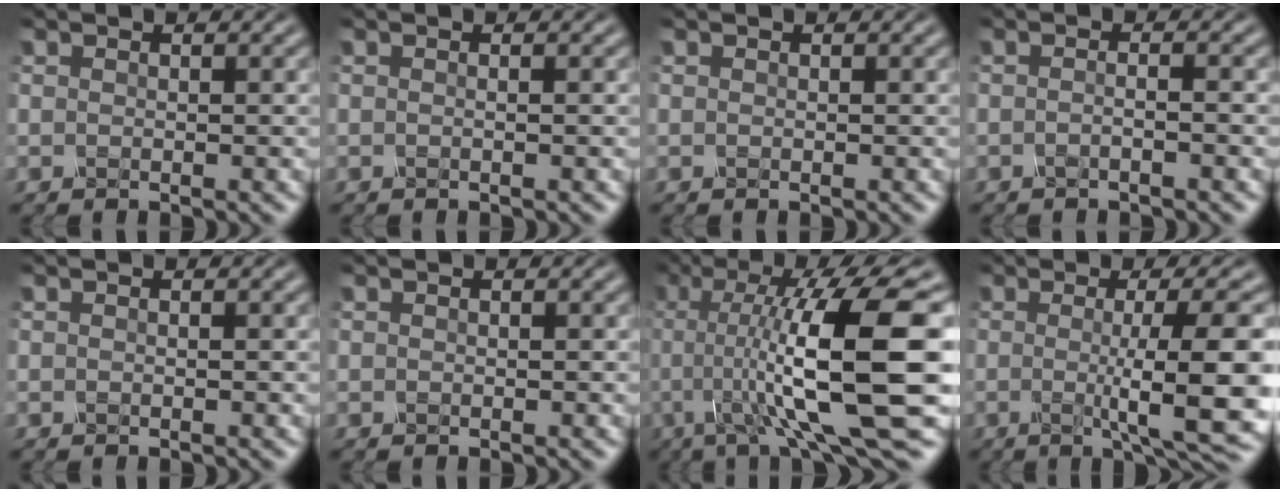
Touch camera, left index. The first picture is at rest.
{"total": 0.9, "force": [-0.1, 0.4, 0.7], "torque": [-0.006, -0.003, -0.014]}
{"total": 0.0}
{"total": 1.9, "force": [-0.2, 0.9, 1.7], "torque": [-0.006, -0.005, -0.026]}
{"total": 0.0}
{"total": 0.0}
{"total": 13.0, "force": [-0.5, 2.3, 12.8], "torque": [-0.195, 0.008, -0.004]}
{"total": 9.8, "force": [-0.9, 1.7, 9.6], "torque": [-0.127, -0.006, -0.009]}